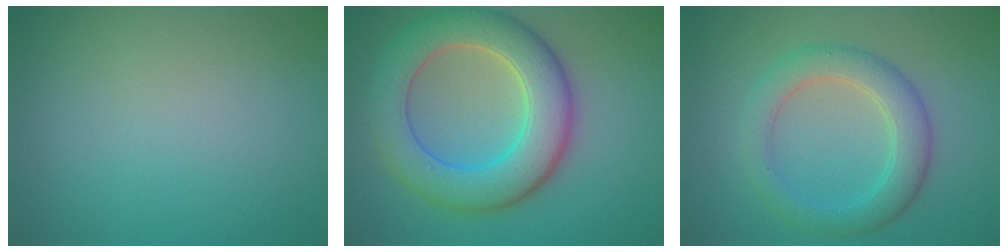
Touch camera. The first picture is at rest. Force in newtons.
{"total": 8.3, "press": 8.3, "slide": 0.2}
{"total": 4.2, "press": 4.2, "slide": 0.1}